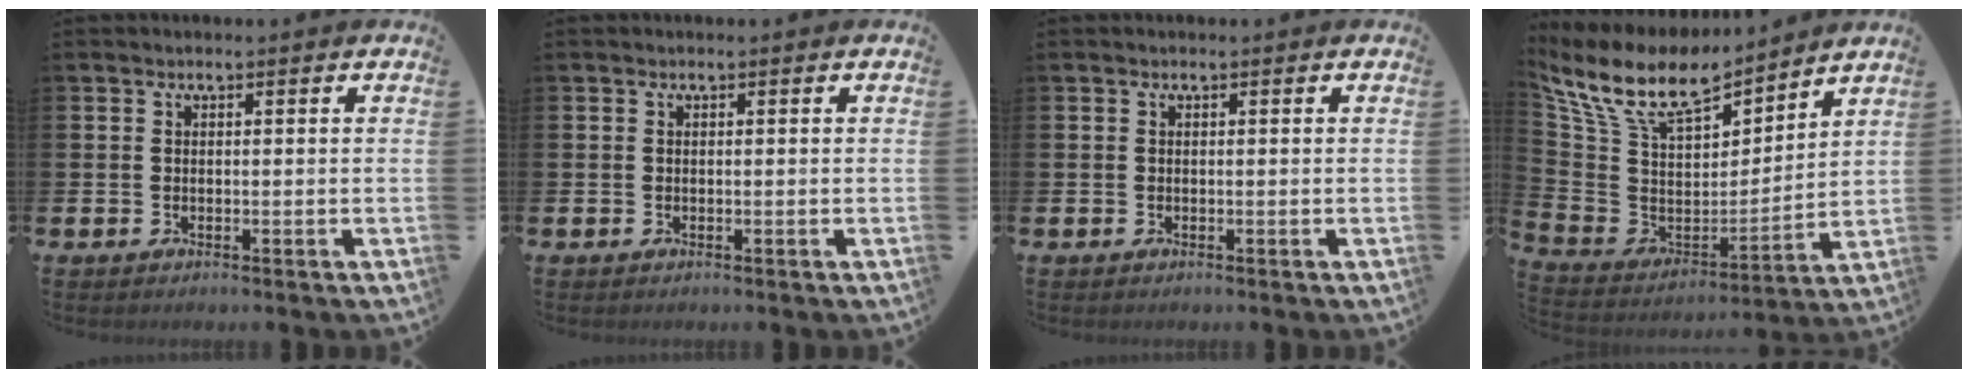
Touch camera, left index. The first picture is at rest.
{"total": 0.0}
{"total": 0.0}
{"total": 10.9, "force": [9.5, 3.8, 3.9], "torque": [-0.133, -0.063, 0.169]}